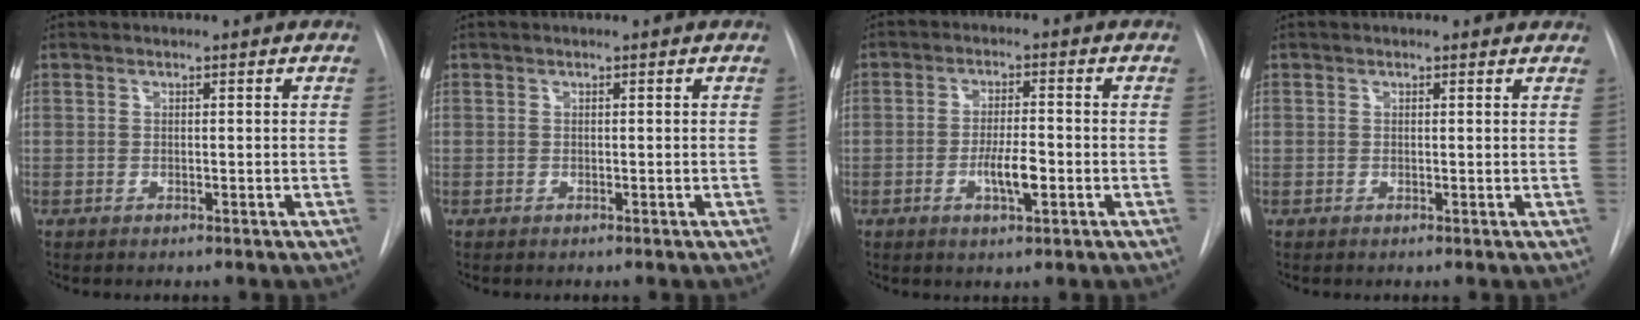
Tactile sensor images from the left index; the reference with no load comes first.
{"total": 0.0}
{"total": 4.8, "force": [-1.6, 1.0, 4.5], "torque": [-0.079, -0.002, -0.025]}
{"total": 1.2, "force": [1.0, 0.6, 0.1], "torque": [-0.003, -0.002, 0.002]}